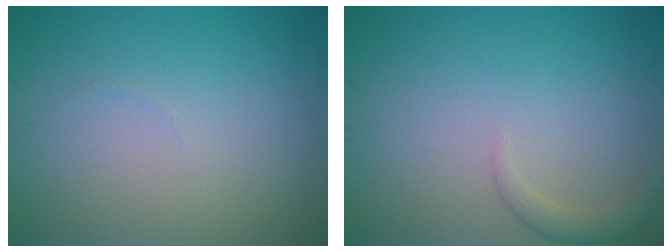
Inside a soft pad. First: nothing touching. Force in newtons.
{"total": 1.6, "press": 1.6, "slide": 0.0}